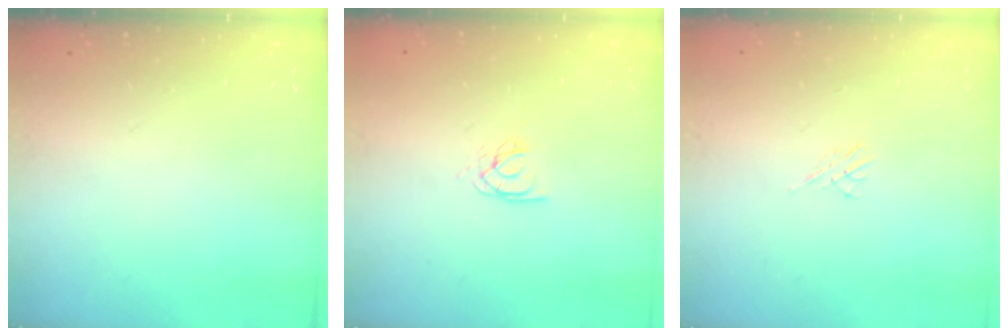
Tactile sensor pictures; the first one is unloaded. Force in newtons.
{"total": 2.5, "press": 2.5, "slide": 0.1}
{"total": 3.0, "press": 2.9, "slide": 0.6}